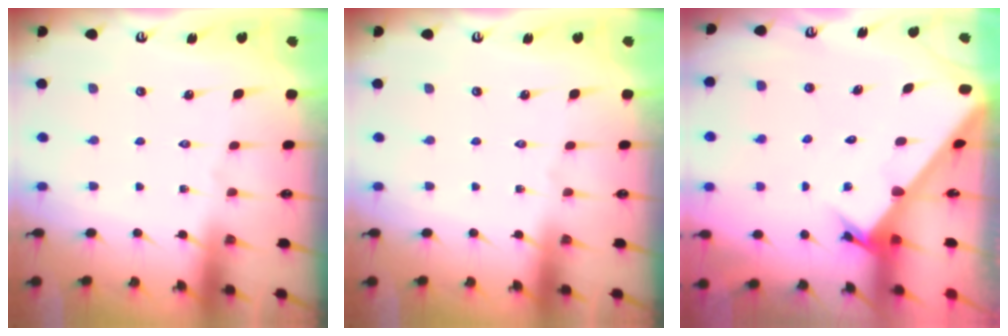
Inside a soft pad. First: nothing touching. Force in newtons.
{"total": 0.0}
{"total": 2.8, "press": 2.8, "slide": 0.3}